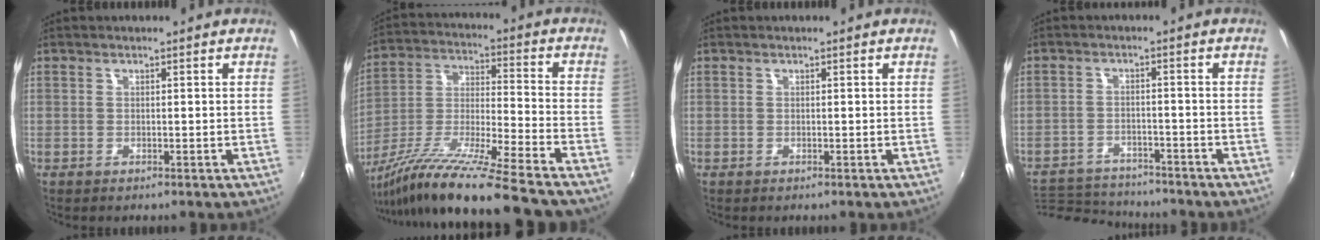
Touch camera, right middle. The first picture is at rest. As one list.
[{"total": 20.2, "force": [-16.3, -1.4, 11.8], "torque": [-0.203, -0.035, -0.290]}, {"total": 0.0}, {"total": 12.2, "force": [-11.4, 3.1, 3.0], "torque": [-0.083, -0.001, -0.181]}]